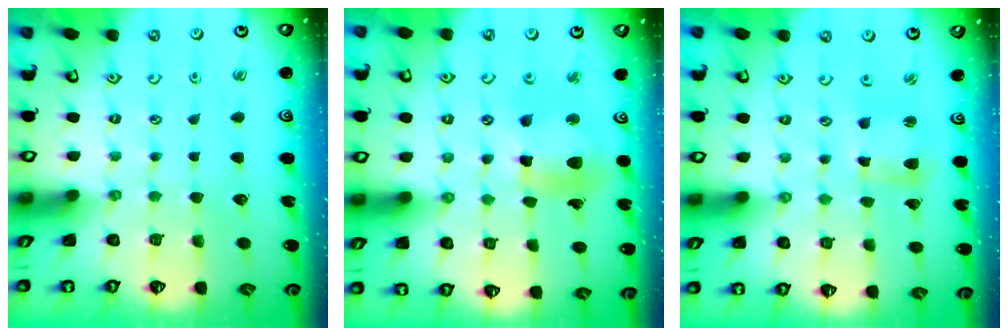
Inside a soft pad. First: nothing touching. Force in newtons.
{"total": 12.7, "press": 12.6, "slide": 1.9}
{"total": 5.0, "press": 4.9, "slide": 0.7}